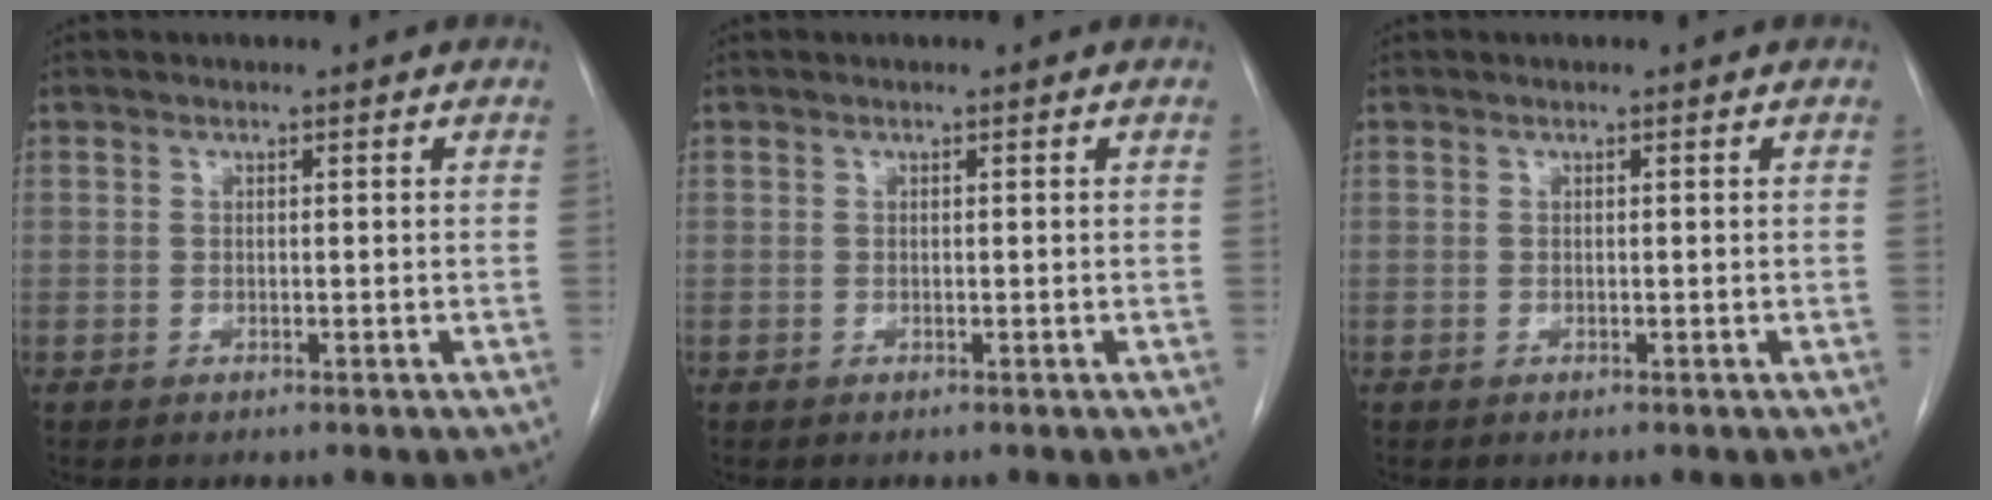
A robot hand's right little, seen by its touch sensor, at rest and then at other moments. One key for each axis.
{"total": 0.0}
{"total": 0.0}